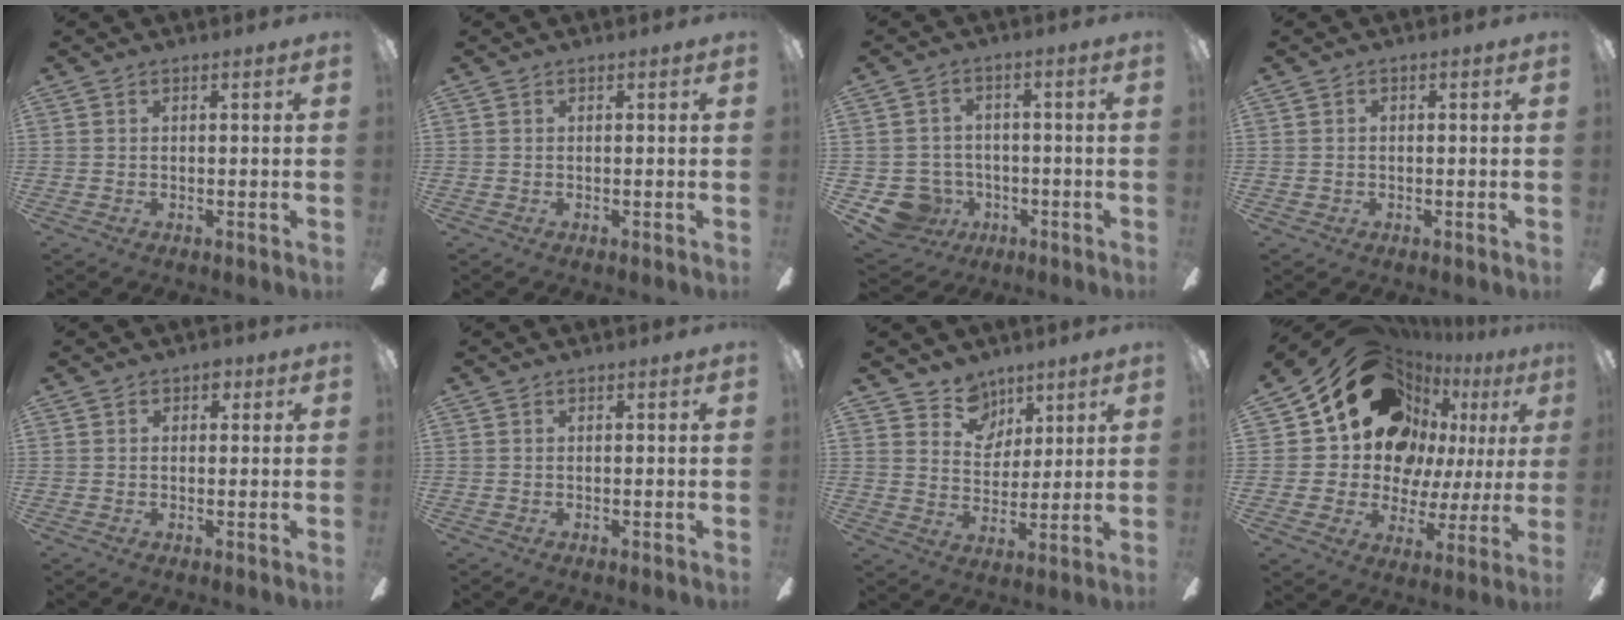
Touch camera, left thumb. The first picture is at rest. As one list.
[{"total": 0.0}, {"total": 8.4, "force": [-3.7, 7.2, 2.2], "torque": [-0.077, 0.023, -0.064]}, {"total": 0.8, "force": [-0.2, 0.7, 0.2], "torque": [-0.003, 0.005, -0.006]}, {"total": 2.1, "force": [0.8, 1.6, 1.2], "torque": [-0.009, 0.002, 0.009]}, {"total": 0.0}, {"total": 8.8, "force": [6.4, 5.9, 1.3], "torque": [-0.019, -0.041, 0.121]}, {"total": 21.8, "force": [11.5, 15.3, 10.4], "torque": [-0.173, -0.066, 0.231]}]